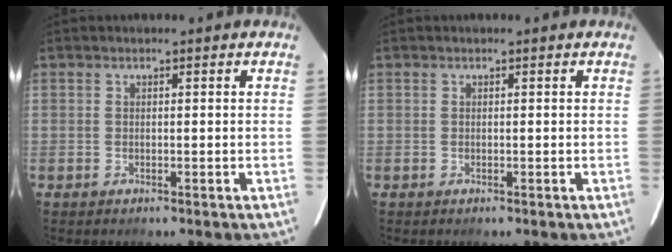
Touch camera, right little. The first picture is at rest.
{"total": 0.0}